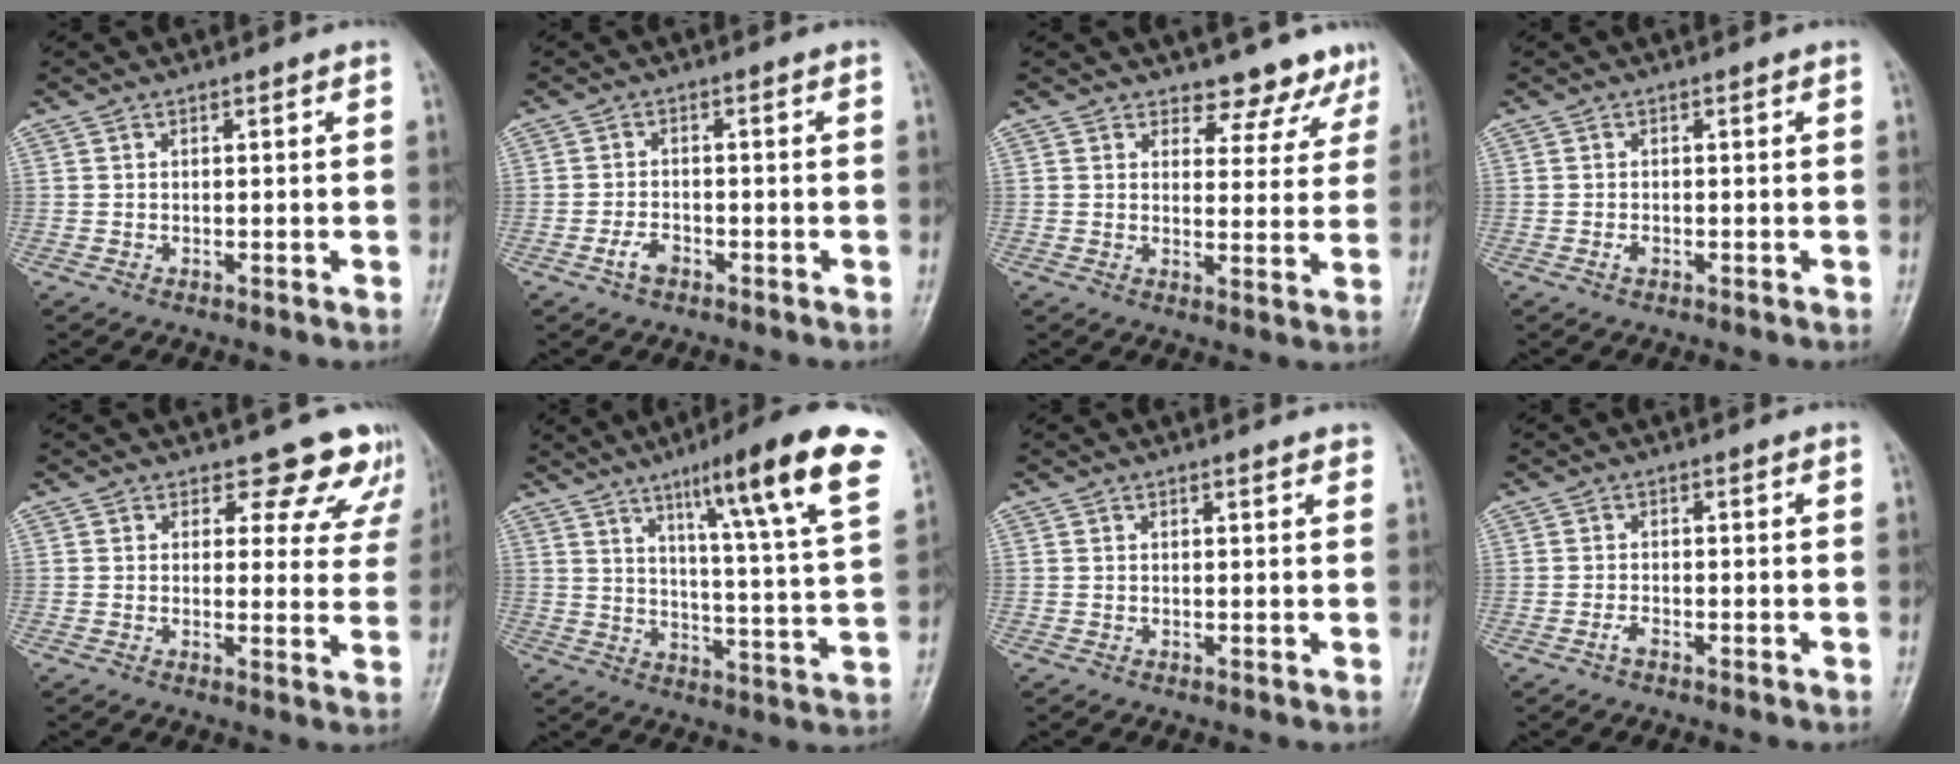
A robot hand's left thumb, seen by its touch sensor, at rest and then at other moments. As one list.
[{"total": 2.7, "force": [-1.6, 1.5, 1.6], "torque": [-0.031, 0.011, -0.029]}, {"total": 7.7, "force": [6.7, 3.7, 0.7], "torque": [0.033, -0.043, 0.066]}, {"total": 0.9, "force": [-0.4, 0.5, 0.6], "torque": [-0.010, 0.001, -0.007]}, {"total": 9.6, "force": [8.3, 4.6, 1.3], "torque": [0.040, -0.048, 0.065]}, {"total": 21.2, "force": [11.6, 2.3, 17.6], "torque": [-0.228, -0.039, 0.162]}, {"total": 1.3, "force": [1.1, 0.3, 0.5], "torque": [-0.002, -0.001, 0.012]}, {"total": 1.1, "force": [-0.8, 0.4, 0.7], "torque": [-0.017, 0.002, -0.016]}]